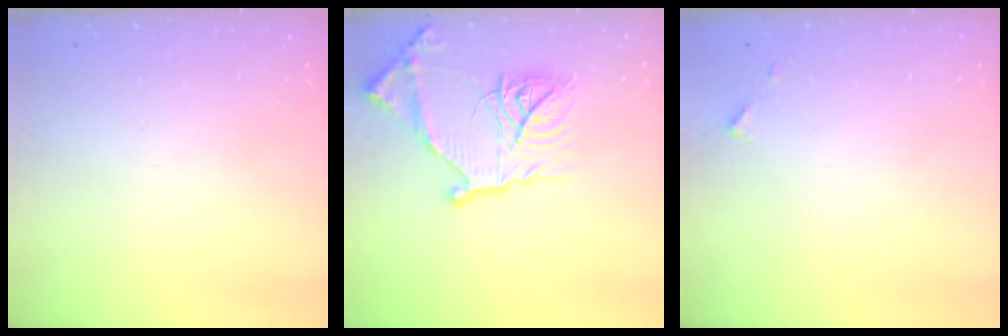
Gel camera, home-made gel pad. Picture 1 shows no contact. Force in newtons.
{"total": 20.2, "press": 20.1, "slide": 1.9}
{"total": 4.3, "press": 4.2, "slide": 0.5}